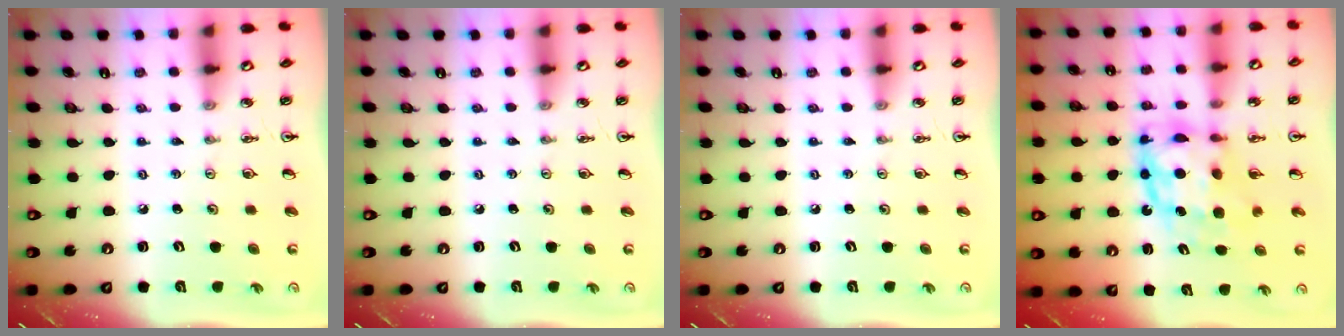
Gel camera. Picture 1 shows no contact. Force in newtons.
{"total": 0.0}
{"total": 0.0}
{"total": 10.8, "press": 10.8, "slide": 0.9}